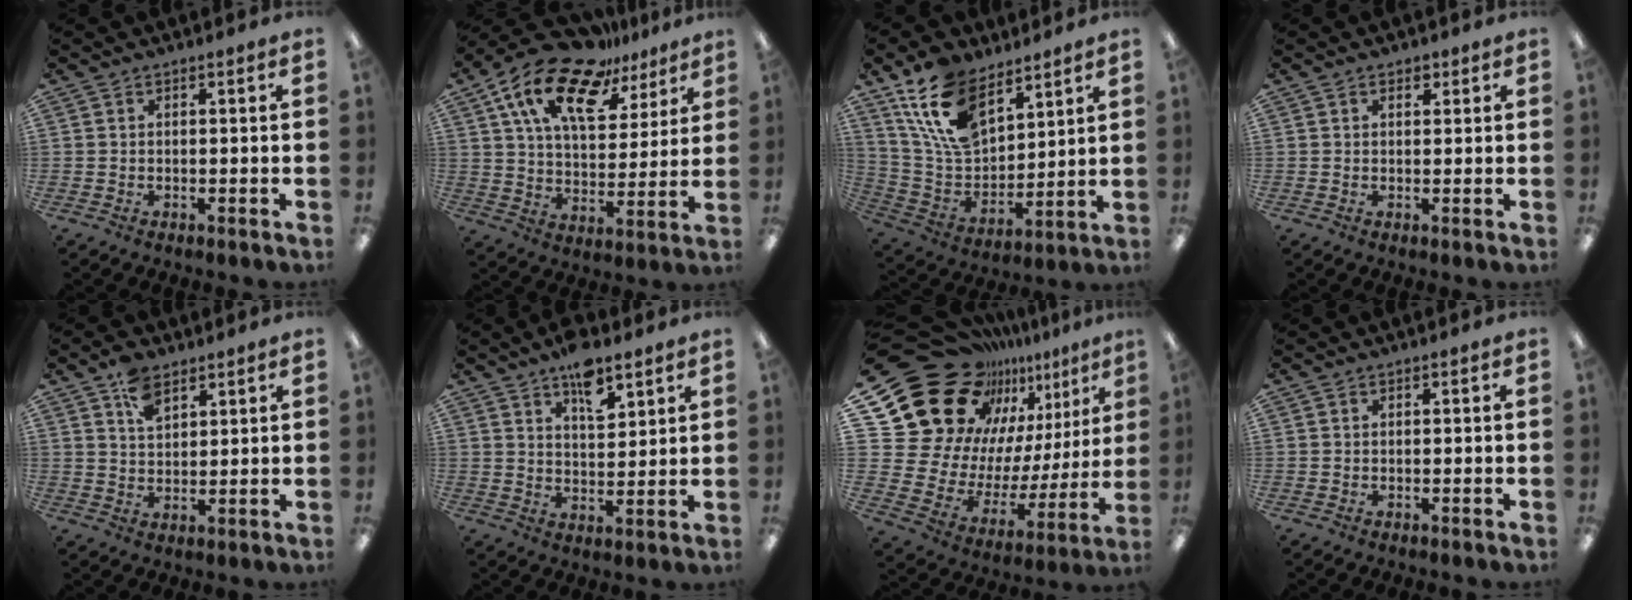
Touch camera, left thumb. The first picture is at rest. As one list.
[{"total": 18.8, "force": [12.3, 9.0, 11.0], "torque": [-0.211, -0.064, 0.219]}, {"total": 16.9, "force": [10.4, 9.2, 9.7], "torque": [-0.203, -0.036, 0.197]}, {"total": 1.7, "force": [0.9, 1.1, 0.9], "torque": [-0.011, -0.001, 0.015]}, {"total": 6.4, "force": [4.2, 3.5, 3.4], "torque": [-0.063, -0.010, 0.077]}, {"total": 8.6, "force": [6.0, 3.7, 4.9], "torque": [-0.065, -0.035, 0.102]}, {"total": 24.5, "force": [16.9, 15.0, 9.4], "torque": [-0.151, -0.137, 0.335]}, {"total": 0.0}]